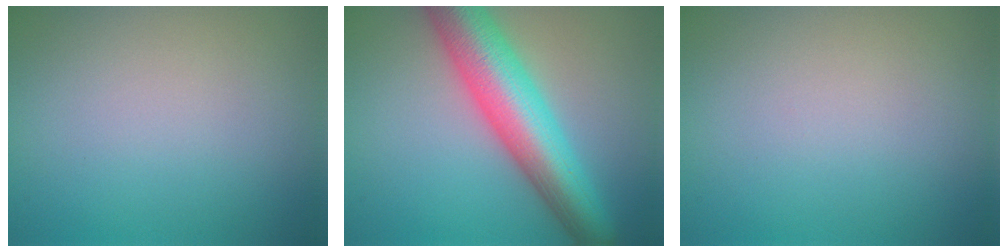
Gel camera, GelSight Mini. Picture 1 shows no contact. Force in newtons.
{"total": 9.5, "press": 9.5, "slide": 0.3}
{"total": 0.0}